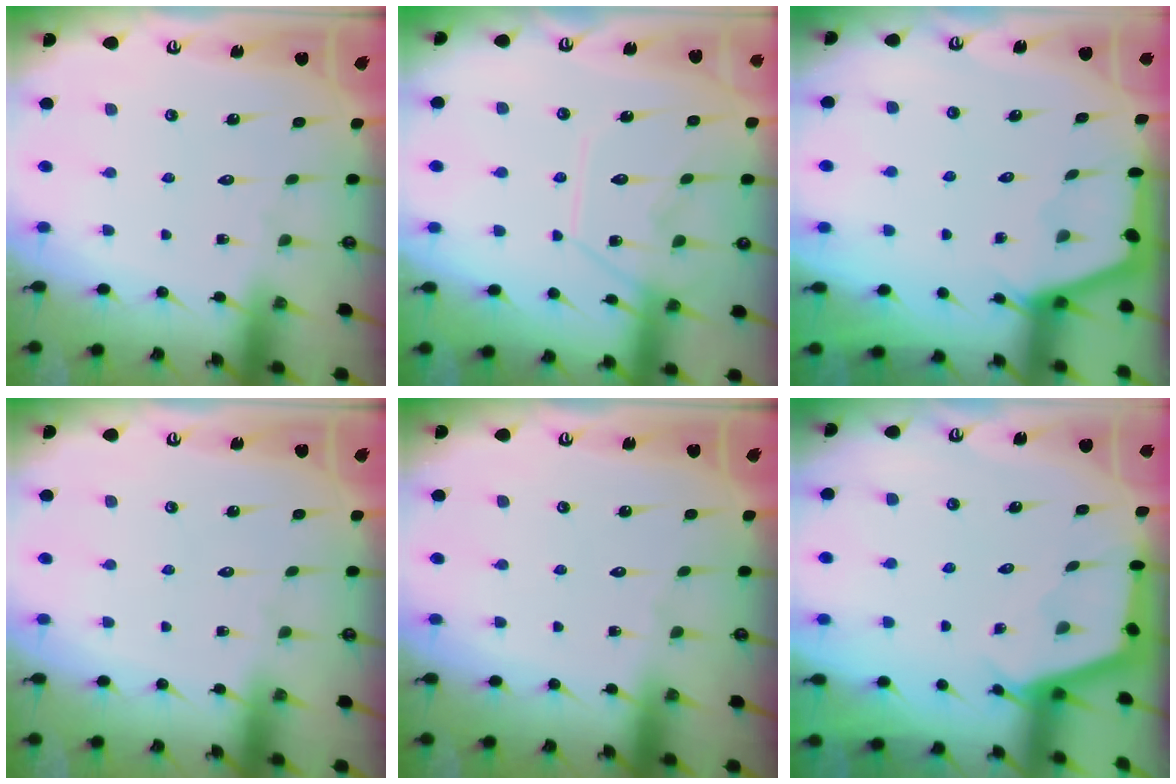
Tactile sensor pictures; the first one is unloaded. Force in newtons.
{"total": 12.9, "press": 12.9, "slide": 1.2}
{"total": 1.8, "press": 1.8, "slide": 0.2}
{"total": 0.0}
{"total": 0.0}
{"total": 2.4, "press": 2.4, "slide": 0.2}